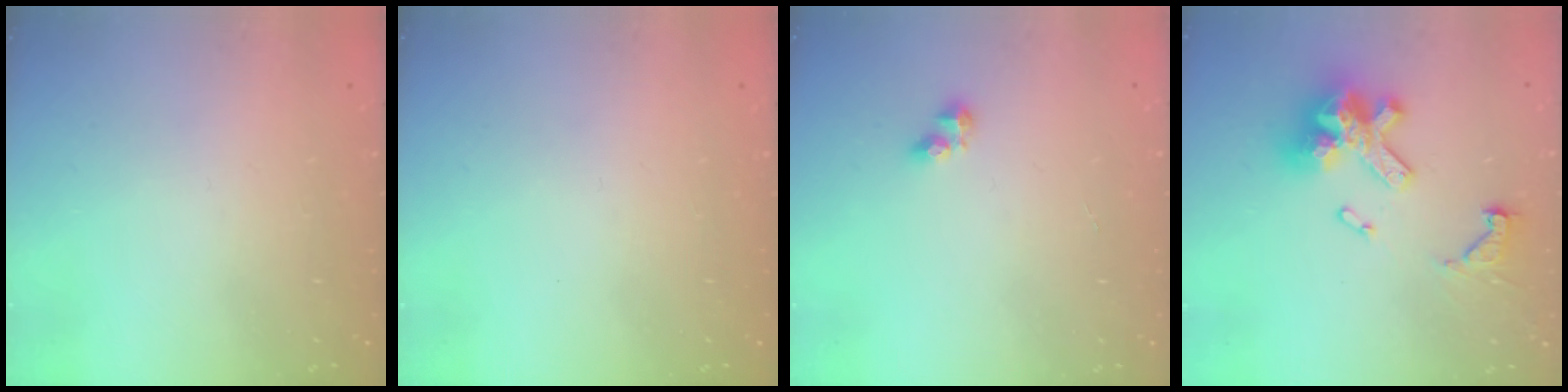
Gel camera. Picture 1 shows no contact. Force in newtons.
{"total": 0.0}
{"total": 3.4, "press": 3.4, "slide": 0.5}
{"total": 15.0, "press": 15.0, "slide": 0.8}